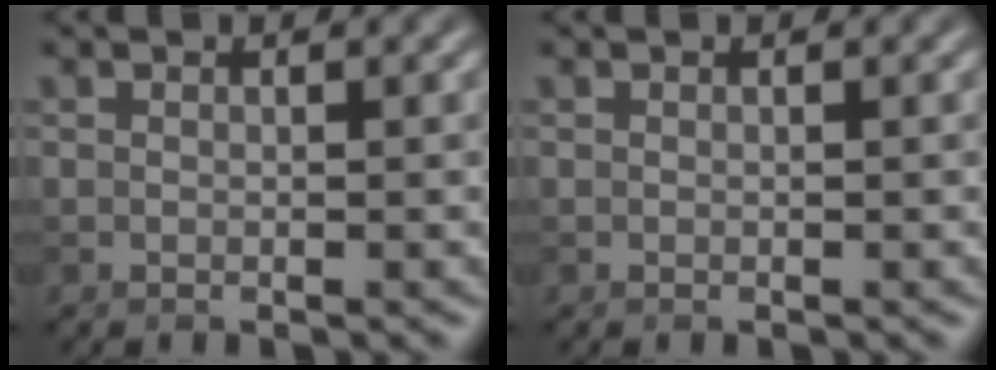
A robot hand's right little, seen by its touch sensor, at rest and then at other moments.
{"total": 0.0}